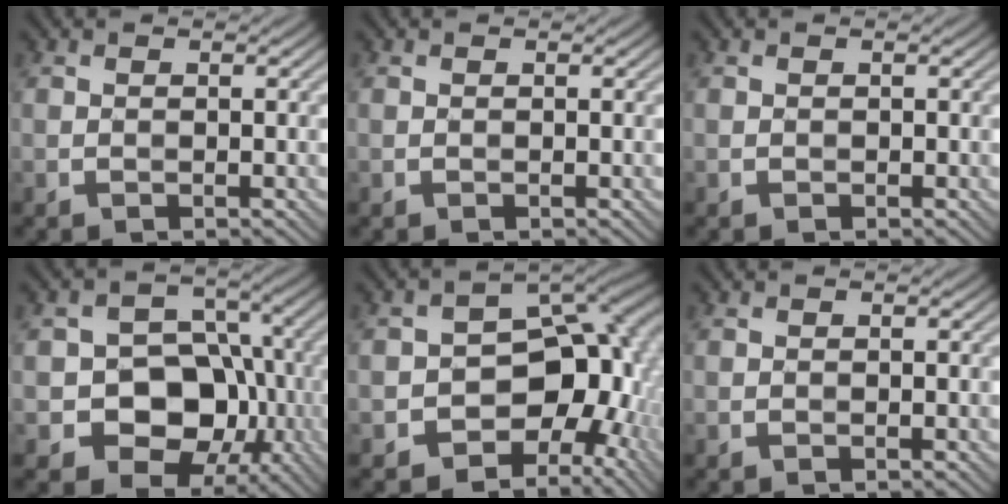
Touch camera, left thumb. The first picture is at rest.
{"total": 0.0}
{"total": 0.0}
{"total": 12.4, "force": [-3.6, 9.8, 6.8], "torque": [-0.088, -0.018, -0.096]}
{"total": 13.1, "force": [-3.7, 9.6, 8.2], "torque": [-0.086, -0.014, -0.059]}
{"total": 0.0}